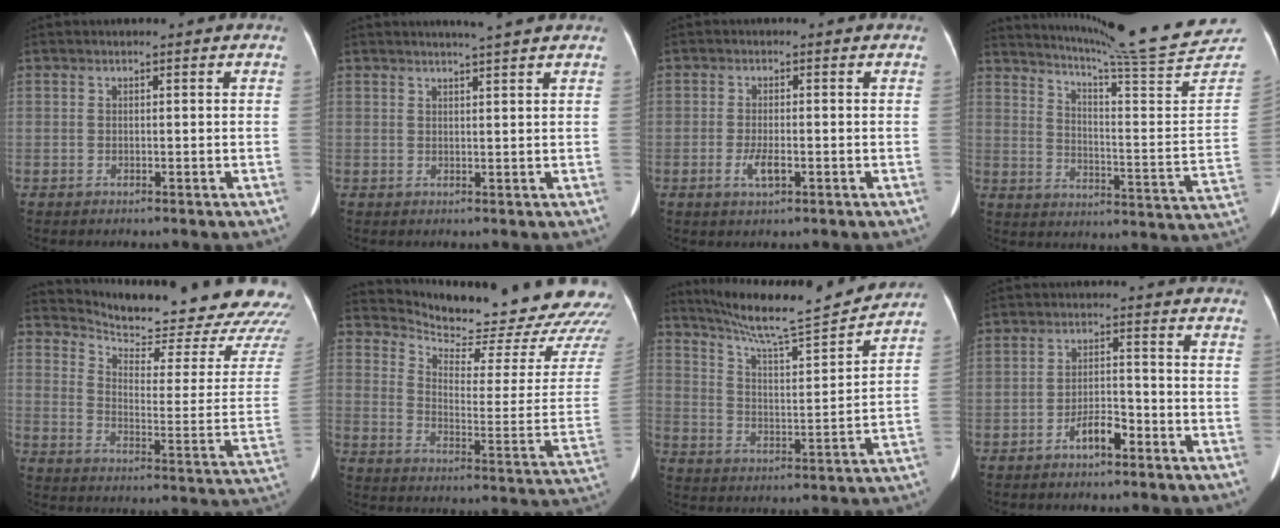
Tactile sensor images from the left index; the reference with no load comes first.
{"total": 4.4, "force": [3.9, -0.4, 2.1], "torque": [-0.032, 0.010, 0.049]}
{"total": 2.8, "force": [-0.9, 0.8, 2.5], "torque": [-0.053, -0.003, -0.015]}
{"total": 23.7, "force": [21.9, -2.3, 8.6], "torque": [-0.144, -0.117, 0.283]}
{"total": 24.6, "force": [23.1, 3.2, 7.7], "torque": [-0.116, -0.101, 0.286]}
{"total": 23.0, "force": [22.2, 2.9, 5.4], "torque": [-0.085, -0.109, 0.275]}
{"total": 17.6, "force": [16.1, 0.3, 7.2], "torque": [-0.128, -0.004, 0.247]}
{"total": 4.0, "force": [-2.6, 1.2, 2.7], "torque": [-0.051, 0.006, -0.047]}